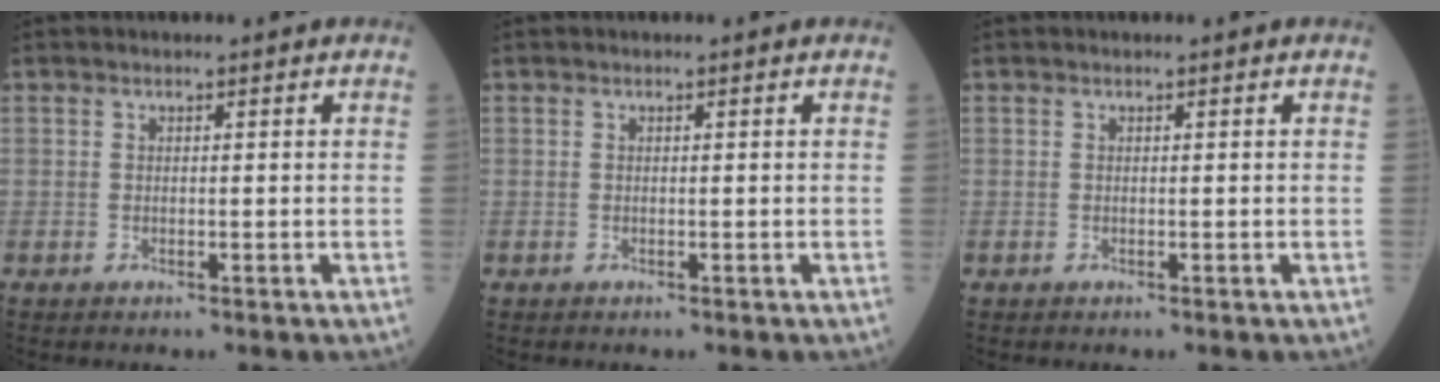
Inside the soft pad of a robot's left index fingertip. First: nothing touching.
{"total": 0.0}
{"total": 0.0}